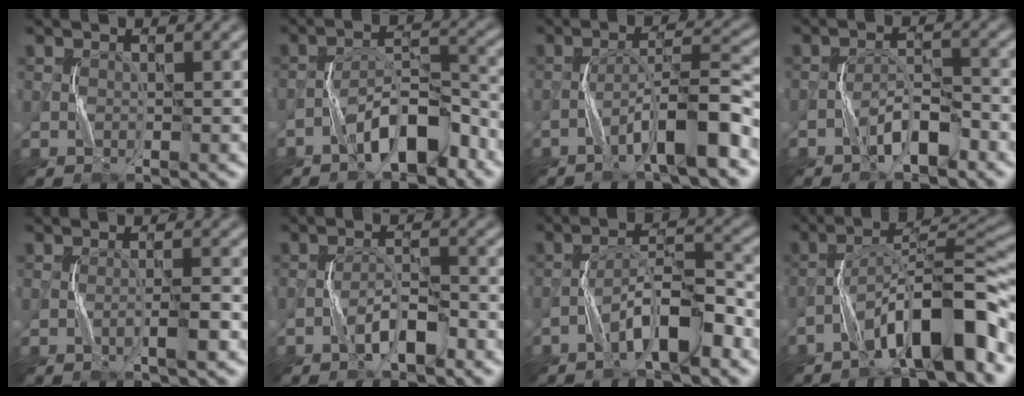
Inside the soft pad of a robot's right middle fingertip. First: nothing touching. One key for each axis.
{"total": 5.9, "fx": -3.6, "fy": 2.2, "fz": 4.1, "tx": -0.065, "ty": 0.018, "tz": -0.064}
{"total": 6.3, "fx": -3.6, "fy": 0.9, "fz": 5.1, "tx": -0.083, "ty": 0.022, "tz": -0.062}
{"total": 3.3, "fx": -2.2, "fy": 1.0, "fz": 2.2, "tx": -0.037, "ty": 0.015, "tz": -0.043}
{"total": 2.0, "fx": -0.8, "fy": 0.1, "fz": 1.8, "tx": -0.028, "ty": 0.009, "tz": -0.017}
{"total": 3.0, "fx": -1.9, "fy": 0.9, "fz": 2.1, "tx": -0.037, "ty": 0.012, "tz": -0.038}
{"total": 5.9, "fx": -3.4, "fy": 1.5, "fz": 4.6, "tx": -0.076, "ty": 0.022, "tz": -0.059}
{"total": 9.6, "fx": -5.5, "fy": 2.0, "fz": 7.6, "tx": -0.118, "ty": 0.026, "tz": -0.092}